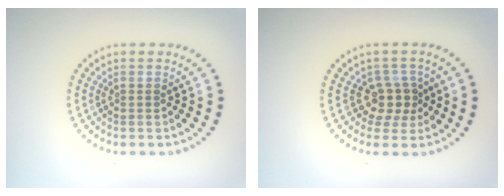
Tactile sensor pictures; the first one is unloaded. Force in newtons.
{"total": 2.7, "press": 2.1, "slide": 1.8}